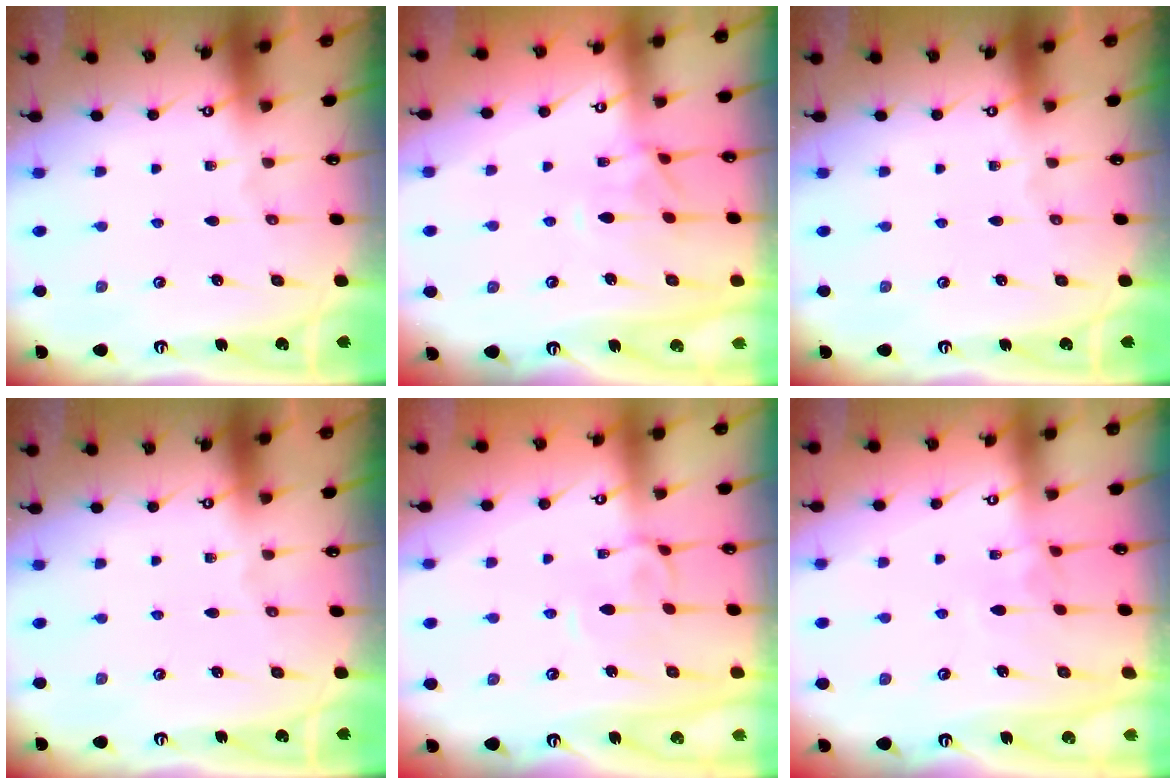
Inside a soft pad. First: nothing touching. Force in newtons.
{"total": 1.4, "press": 1.1, "slide": 0.9}
{"total": 0.0}
{"total": 0.0}
{"total": 3.6, "press": 3.5, "slide": 0.4}
{"total": 2.8, "press": 2.8, "slide": 0.4}